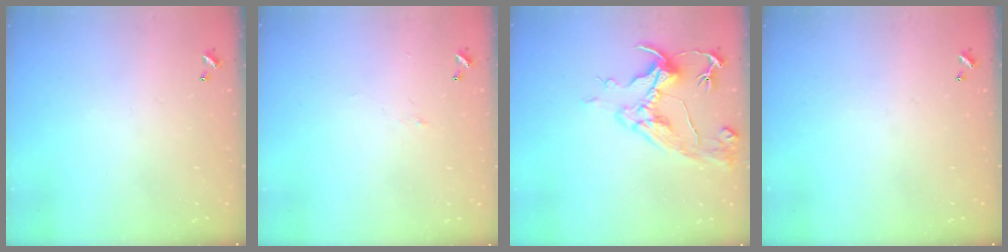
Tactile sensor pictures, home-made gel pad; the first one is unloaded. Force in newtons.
{"total": 0.8, "press": 0.6, "slide": 0.6}
{"total": 9.6, "press": 9.5, "slide": 1.5}
{"total": 0.0}